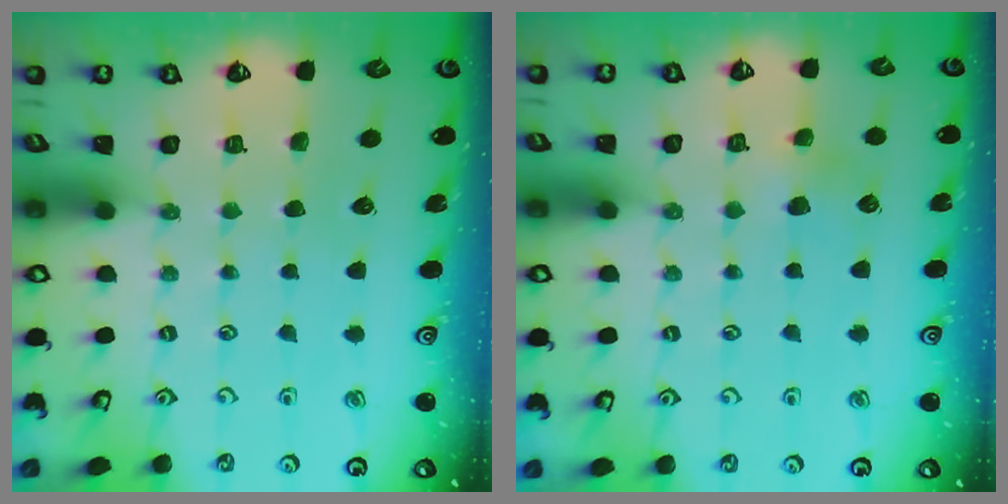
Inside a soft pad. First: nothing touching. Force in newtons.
{"total": 3.9, "press": 3.9, "slide": 0.4}